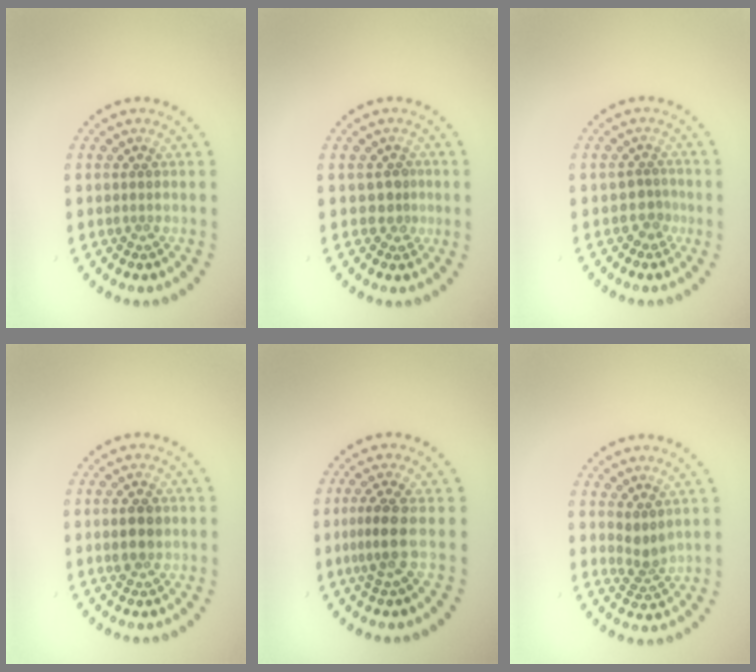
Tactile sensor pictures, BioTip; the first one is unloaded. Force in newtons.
{"total": 1.9, "press": 1.4, "slide": 1.3}
{"total": 1.8, "press": 1.2, "slide": 1.3}
{"total": 2.2, "press": 2.2, "slide": 0.0}
{"total": 2.6, "press": 2.2, "slide": 1.5}
{"total": 2.0, "press": 1.6, "slide": 1.3}